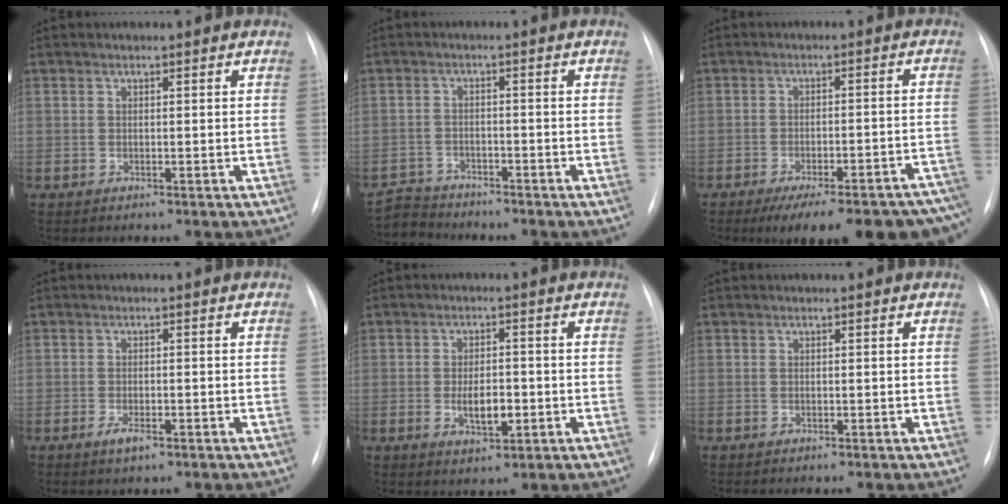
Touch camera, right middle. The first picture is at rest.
{"total": 4.7, "force": [-4.5, 0.9, -1.1], "torque": [0.022, -0.005, -0.083]}
{"total": 21.1, "force": [-16.5, 4.8, 12.2], "torque": [-0.104, 0.011, -0.205]}
{"total": 2.3, "force": [-1.2, 0.8, 1.7], "torque": [-0.034, -0.001, -0.020]}
{"total": 5.0, "force": [-1.2, 2.2, 4.3], "torque": [-0.074, -0.002, -0.015]}
{"total": 0.0}